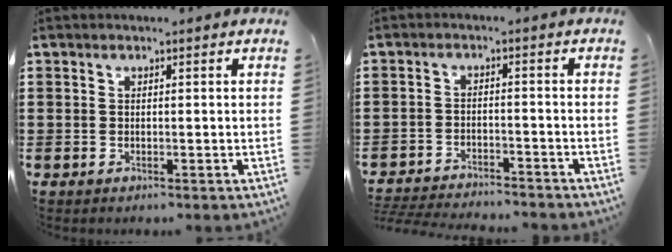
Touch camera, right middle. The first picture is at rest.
{"total": 3.5, "force": [-3.5, 0.2, 0.3], "torque": [-0.016, -0.002, -0.077]}